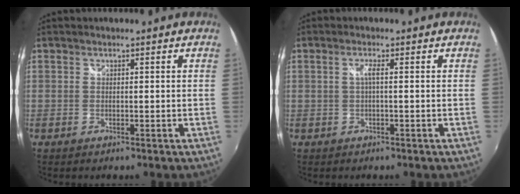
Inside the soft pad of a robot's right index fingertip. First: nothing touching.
{"total": 1.4, "force": [0.0, -0.1, 1.4], "torque": [-0.025, 0.002, -0.003]}